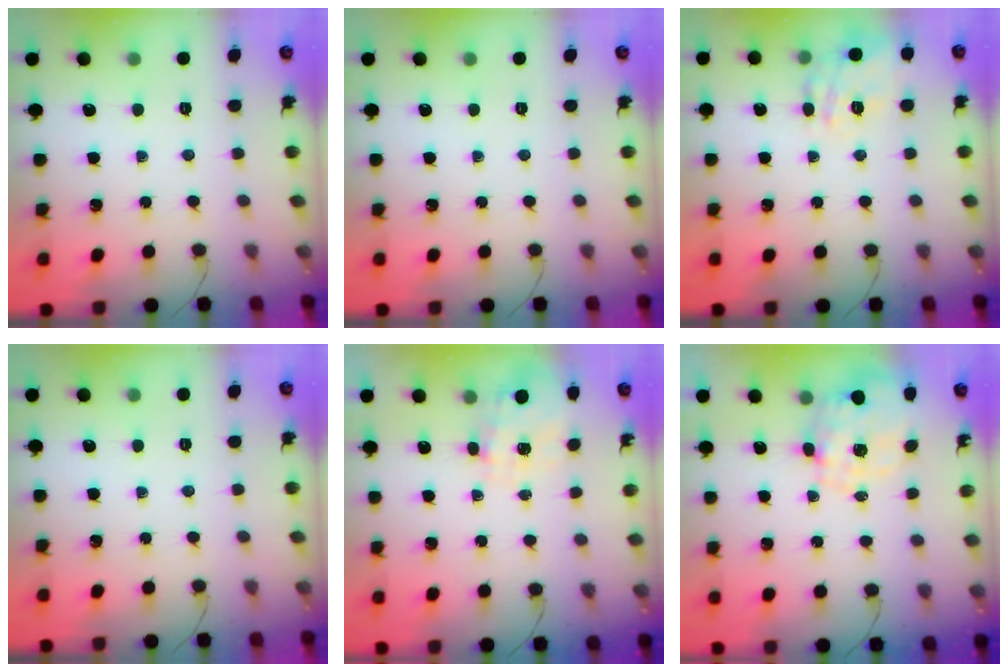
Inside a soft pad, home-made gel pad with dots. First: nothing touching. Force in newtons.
{"total": 0.0}
{"total": 14.1, "press": 14.1, "slide": 0.9}
{"total": 0.0}
{"total": 0.7, "press": 0.4, "slide": 0.6}
{"total": 2.3, "press": 2.1, "slide": 1.1}